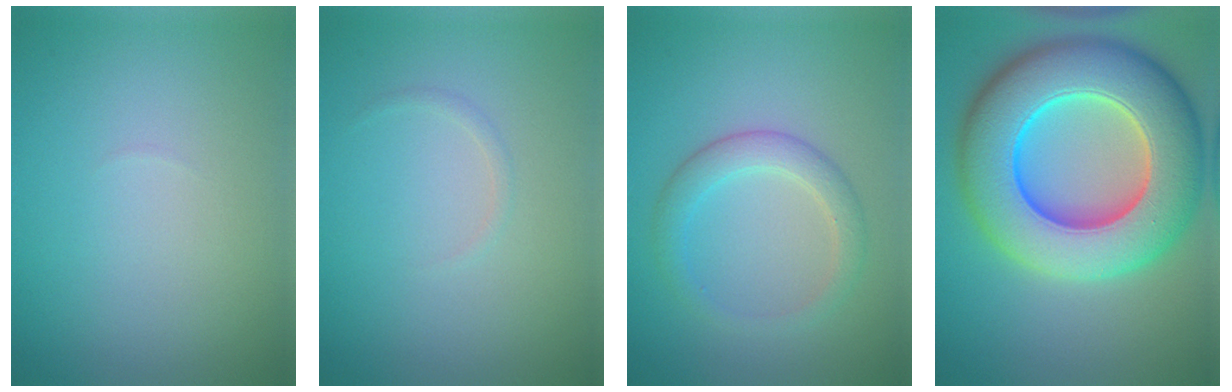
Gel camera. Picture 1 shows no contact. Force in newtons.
{"total": 0.6, "press": 0.6, "slide": 0.0}
{"total": 2.8, "press": 2.8, "slide": 0.2}
{"total": 13.5, "press": 13.3, "slide": 2.2}